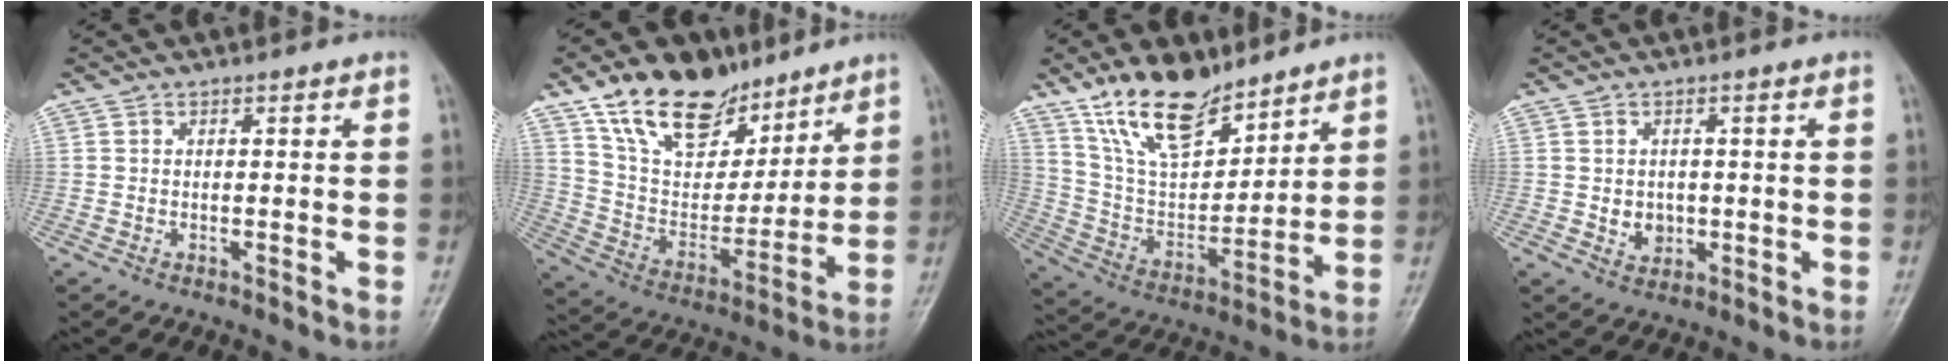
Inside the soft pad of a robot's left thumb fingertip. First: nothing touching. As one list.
[{"total": 20.2, "force": [13.5, 11.4, 9.9], "torque": [-0.118, -0.055, 0.243]}, {"total": 16.6, "force": [12.1, 7.2, 8.8], "torque": [-0.117, -0.066, 0.233]}, {"total": 3.5, "force": [-0.2, 3.0, 1.8], "torque": [-0.014, 0.000, 0.007]}]